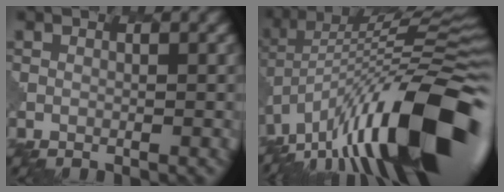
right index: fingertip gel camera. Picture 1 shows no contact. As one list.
[{"total": 15.2, "force": [-7.0, 4.6, 12.7], "torque": [-0.200, 0.041, -0.142]}]